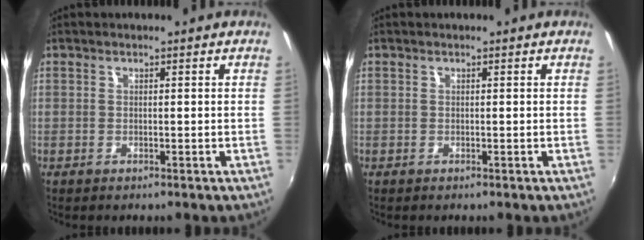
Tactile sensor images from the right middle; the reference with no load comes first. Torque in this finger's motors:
{"motor_torque": [-0.05, 0.07, 0.00, 0.00]}